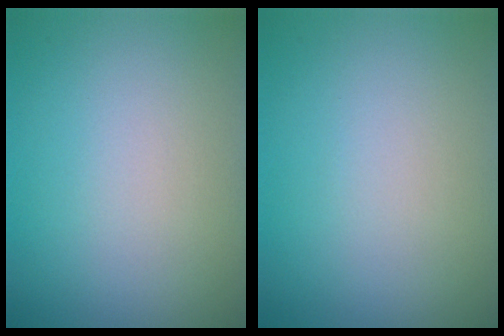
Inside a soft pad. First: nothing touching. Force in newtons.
{"total": 0.0}